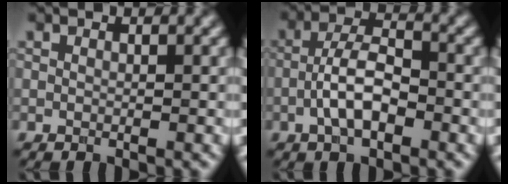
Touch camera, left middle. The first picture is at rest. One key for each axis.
{"total": 4.6, "fx": -1.5, "fy": 1.9, "fz": 3.9, "tx": -0.072, "ty": 0.009, "tz": -0.036}